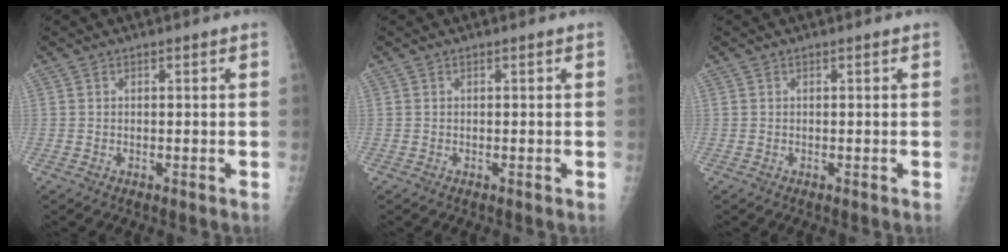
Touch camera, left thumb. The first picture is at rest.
{"total": 0.0}
{"total": 0.0}